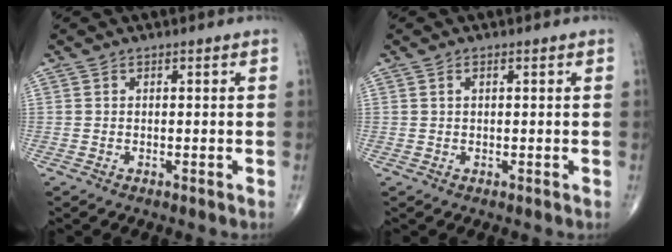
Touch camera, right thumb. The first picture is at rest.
{"total": 0.8, "force": [0.3, 0.3, 0.6], "torque": [-0.014, 0.005, 0.005]}